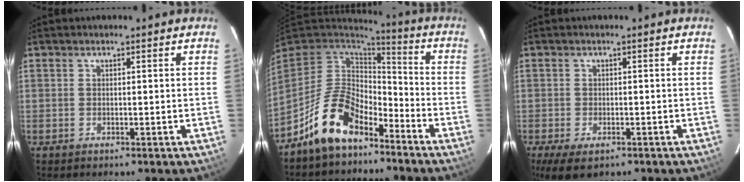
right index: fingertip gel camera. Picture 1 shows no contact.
{"total": 14.1, "force": [-9.2, 7.0, 8.1], "torque": [-0.170, 0.009, -0.162]}
{"total": 5.7, "force": [-3.5, 2.6, 3.6], "torque": [-0.079, -0.025, -0.057]}